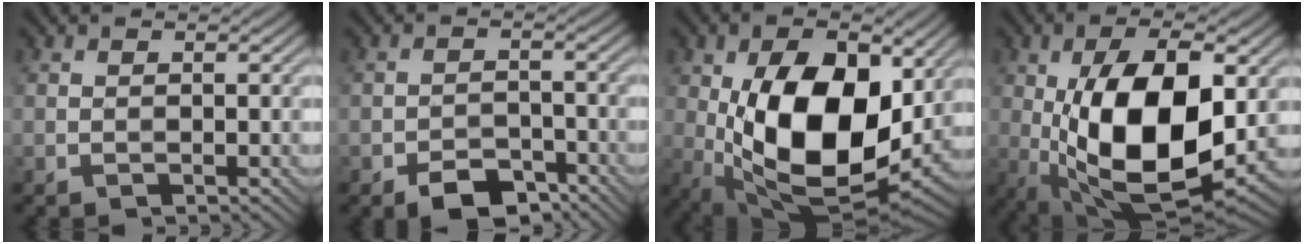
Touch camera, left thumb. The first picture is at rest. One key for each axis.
{"total": 5.3, "fx": -3.7, "fy": 2.7, "fz": 2.6, "tx": -0.041, "ty": -0.003, "tz": -0.068}
{"total": 17.4, "fx": 0.7, "fy": 10.2, "fz": 14.1, "tx": -0.244, "ty": -0.026, "tz": 0.019}
{"total": 16.5, "fx": -0.5, "fy": 8.0, "fz": 14.5, "tx": -0.261, "ty": -0.014, "tz": -0.004}